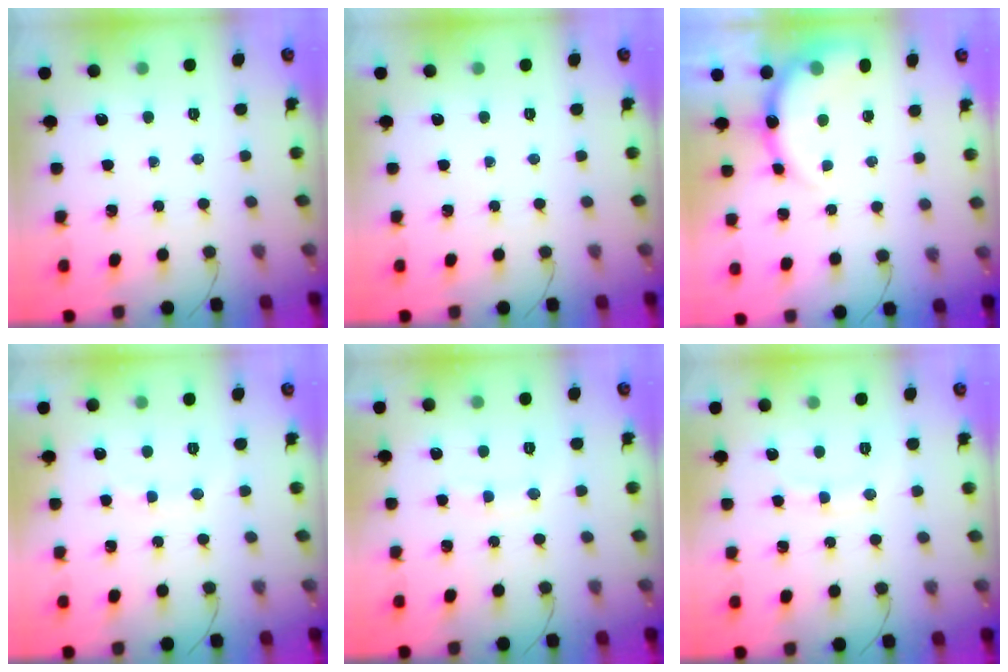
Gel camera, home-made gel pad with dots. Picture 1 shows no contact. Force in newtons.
{"total": 0.0}
{"total": 9.7, "press": 9.7, "slide": 0.9}
{"total": 7.7, "press": 7.5, "slide": 1.6}
{"total": 7.7, "press": 7.7, "slide": 1.1}
{"total": 7.3, "press": 7.2, "slide": 0.9}